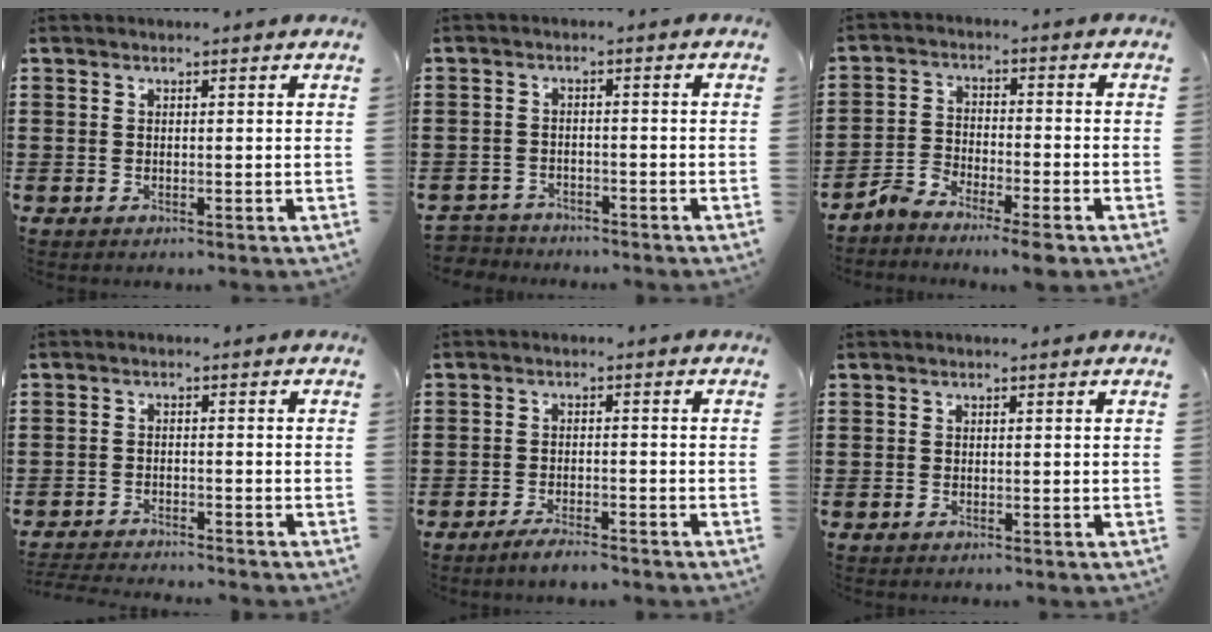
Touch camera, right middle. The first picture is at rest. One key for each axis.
{"total": 2.6, "fx": -2.5, "fy": 0.4, "fz": -0.3, "tx": -0.005, "ty": -0.003, "tz": -0.057}
{"total": 4.5, "fx": -4.4, "fy": 0.3, "fz": 1.1, "tx": -0.035, "ty": -0.001, "tz": -0.091}
{"total": 2.6, "fx": -2.6, "fy": -0.1, "fz": 0.1, "tx": -0.006, "ty": -0.003, "tz": -0.054}
{"total": 2.7, "fx": -2.5, "fy": 0.1, "fz": 1.1, "tx": -0.020, "ty": 0.002, "tz": -0.048}
{"total": 0.0}